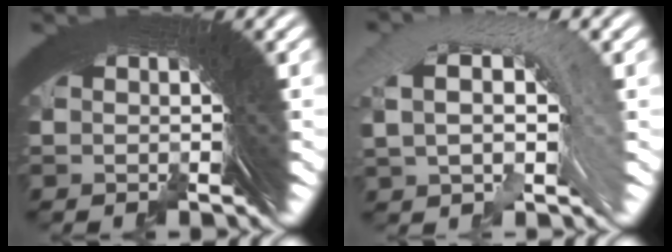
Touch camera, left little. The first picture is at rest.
{"total": 5.8, "force": [1.4, 3.1, 4.8], "torque": [-0.068, 0.041, 0.010]}